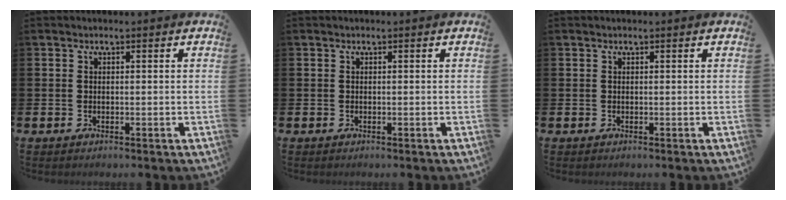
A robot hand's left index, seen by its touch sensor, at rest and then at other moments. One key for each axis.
{"total": 0.0}
{"total": 0.0}